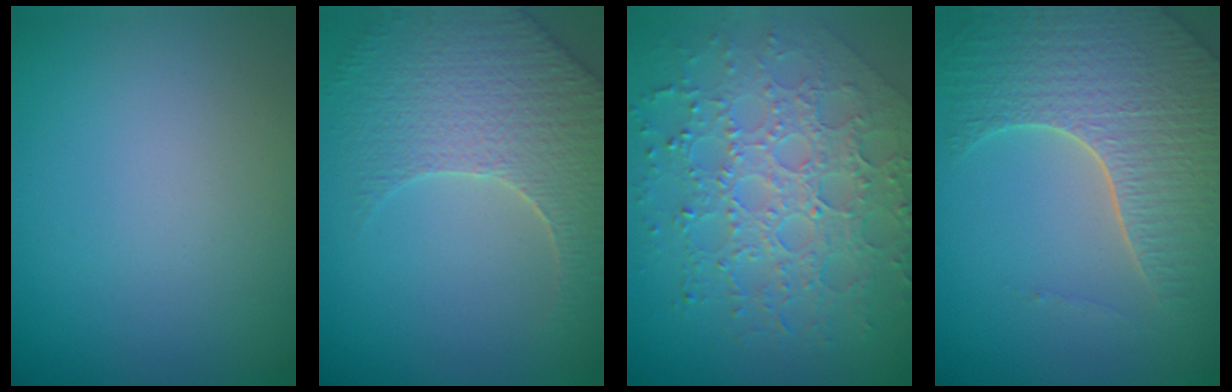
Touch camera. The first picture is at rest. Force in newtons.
{"total": 5.4, "press": 4.8, "slide": 2.5}
{"total": 7.4, "press": 5.4, "slide": 5.1}
{"total": 7.1, "press": 5.3, "slide": 4.6}